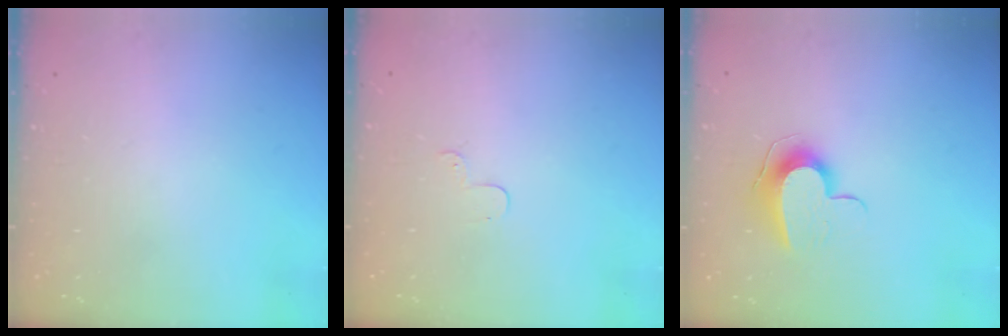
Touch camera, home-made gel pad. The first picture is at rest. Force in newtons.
{"total": 2.9, "press": 2.8, "slide": 0.3}
{"total": 9.3, "press": 9.3, "slide": 0.3}